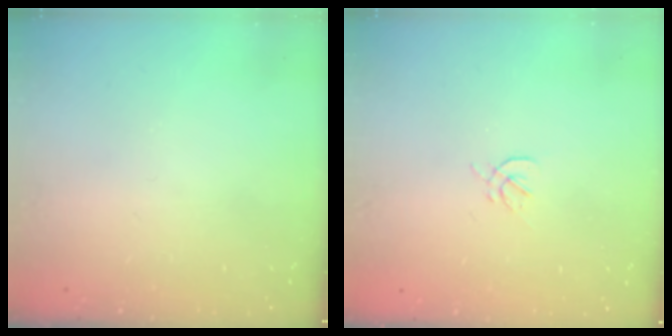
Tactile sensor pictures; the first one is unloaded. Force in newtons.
{"total": 1.6, "press": 1.5, "slide": 0.6}